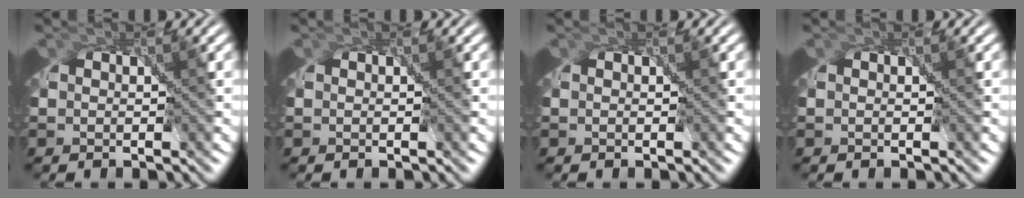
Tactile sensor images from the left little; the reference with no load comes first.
{"total": 0.0}
{"total": 0.0}
{"total": 0.0}